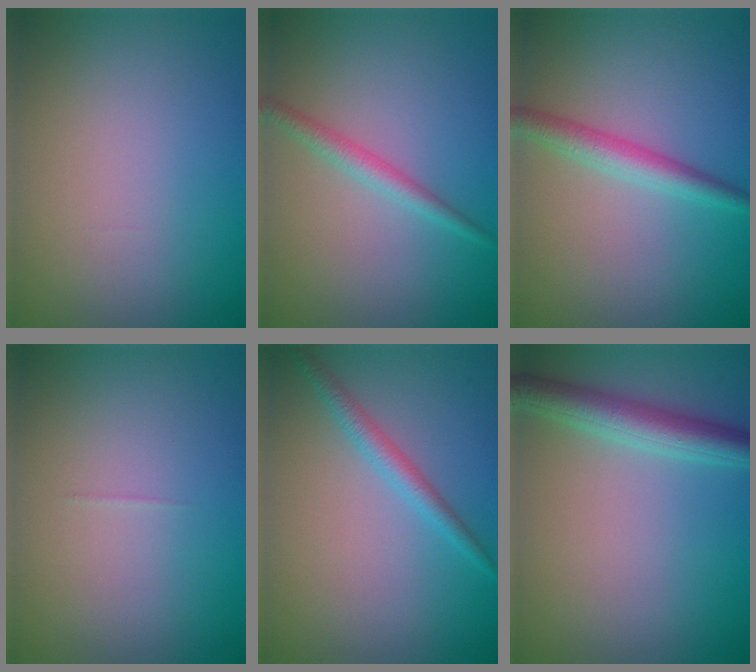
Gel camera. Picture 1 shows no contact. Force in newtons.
{"total": 1.9, "press": 1.9, "slide": 0.1}
{"total": 2.9, "press": 2.9, "slide": 0.1}
{"total": 0.0}
{"total": 2.0, "press": 2.0, "slide": 0.1}
{"total": 3.9, "press": 3.9, "slide": 0.1}